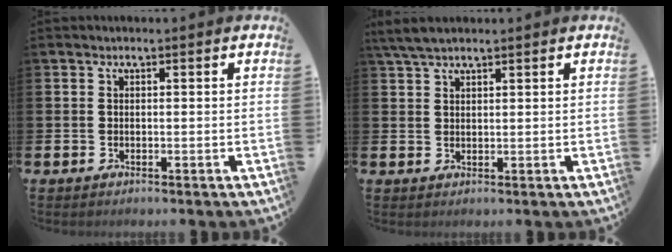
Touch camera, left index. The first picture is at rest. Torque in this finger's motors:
{"motor_torque": [0.96, -0.99, 0.36, 0.08]}